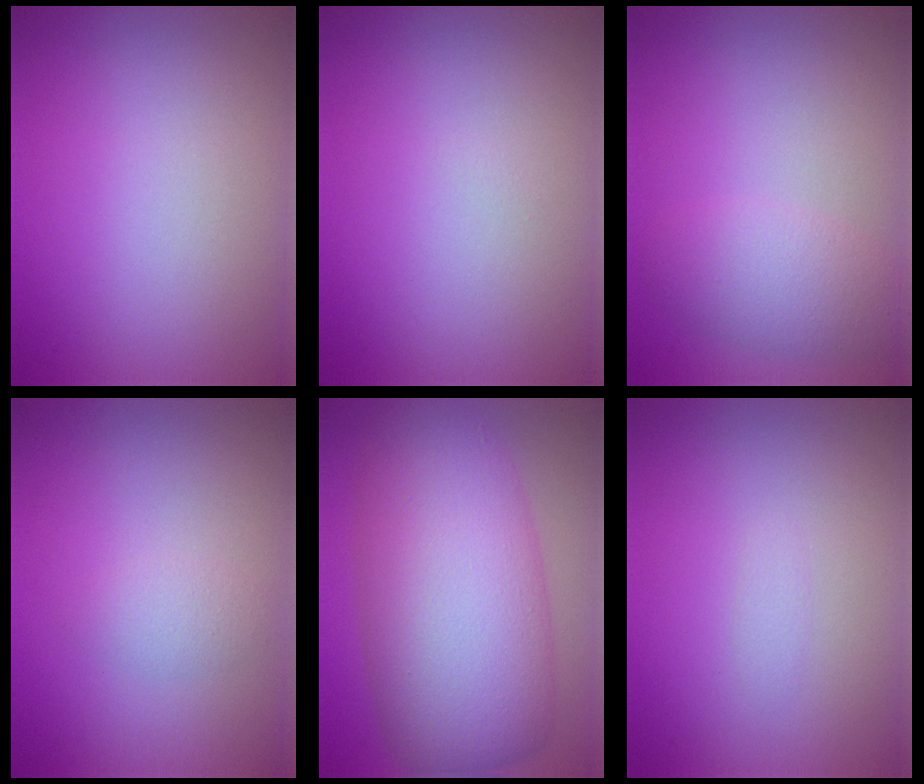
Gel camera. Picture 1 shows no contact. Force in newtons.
{"total": 0.0}
{"total": 2.6, "press": 2.6, "slide": 0.2}
{"total": 1.4, "press": 1.4, "slide": 0.0}
{"total": 12.8, "press": 12.8, "slide": 0.3}
{"total": 0.5, "press": 0.5, "slide": 0.0}